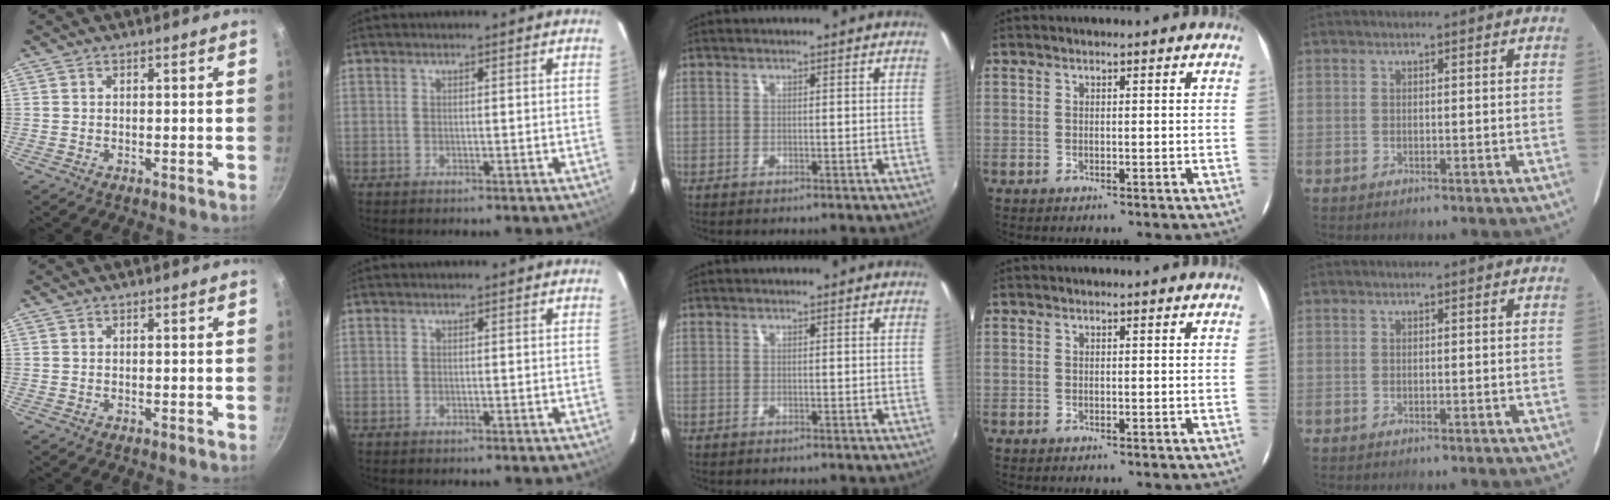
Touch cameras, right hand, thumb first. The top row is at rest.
{}